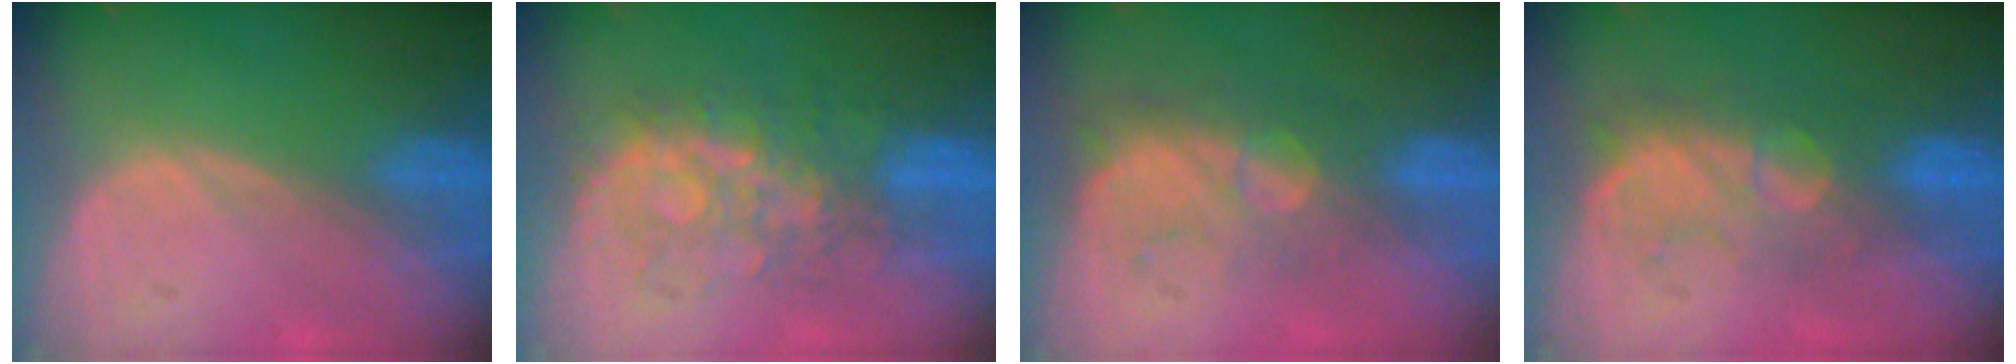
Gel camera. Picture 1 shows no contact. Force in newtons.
{"total": 7.9, "press": 7.9, "slide": 0.0}
{"total": 8.6, "press": 7.5, "slide": 4.2}
{"total": 8.1, "press": 7.8, "slide": 2.4}